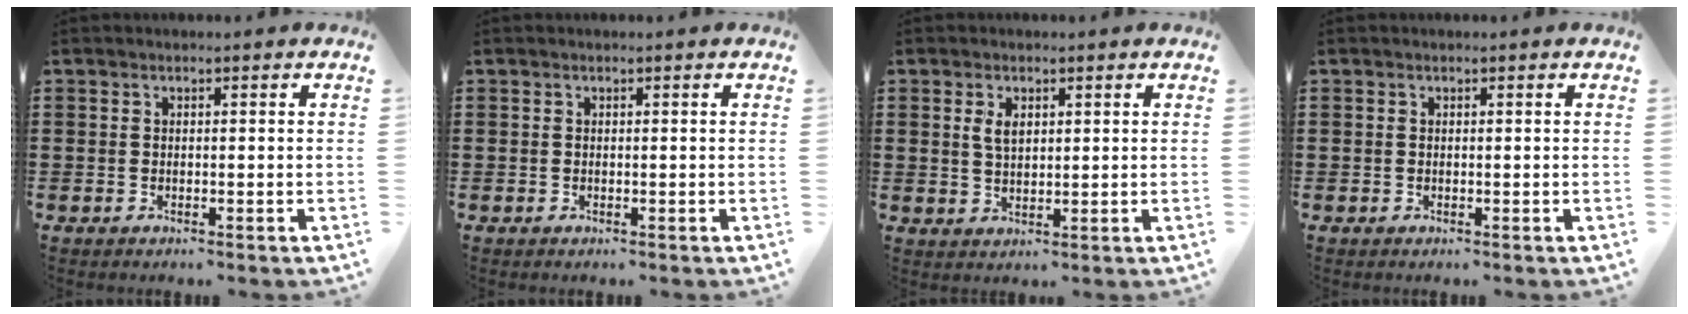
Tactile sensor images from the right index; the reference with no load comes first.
{"total": 0.0}
{"total": 2.8, "force": [1.0, 1.4, 2.1], "torque": [-0.046, 0.005, 0.018]}
{"total": 0.0}